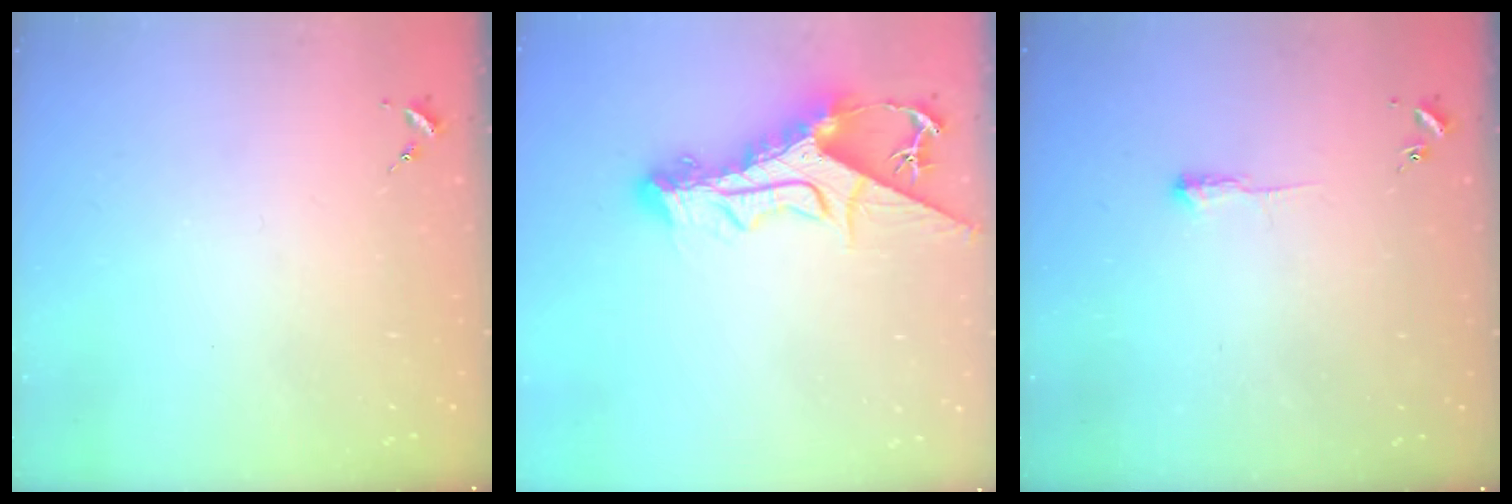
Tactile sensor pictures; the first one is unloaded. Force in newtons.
{"total": 14.2, "press": 14.1, "slide": 1.3}
{"total": 2.7, "press": 2.6, "slide": 0.4}